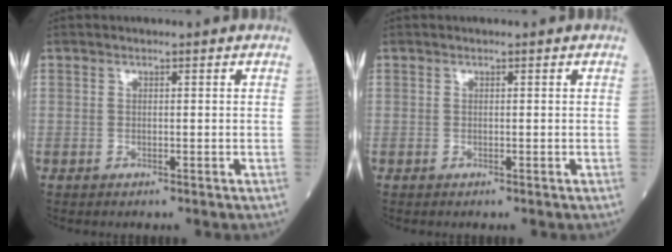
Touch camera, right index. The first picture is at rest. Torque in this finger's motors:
{"motor_torque": [0.00, 0.00, 0.00, 0.00]}